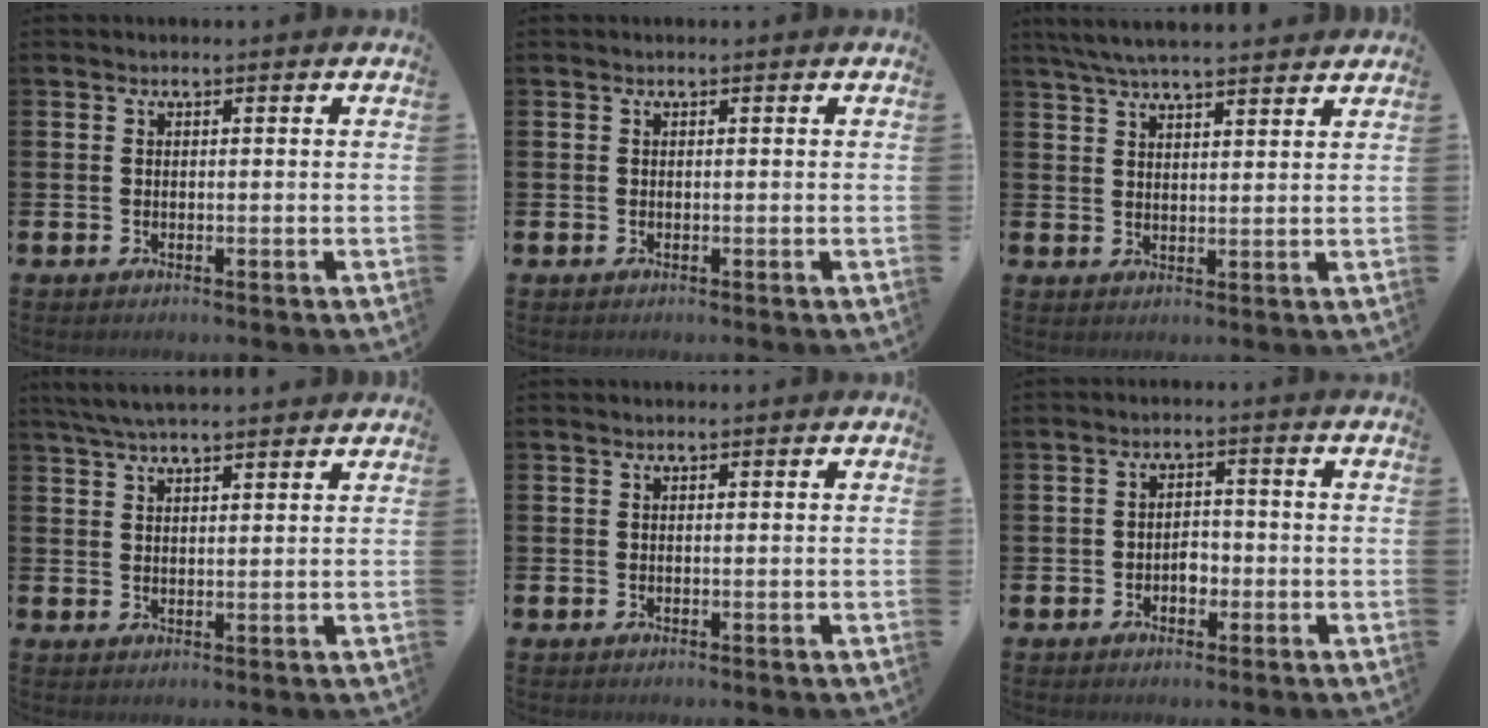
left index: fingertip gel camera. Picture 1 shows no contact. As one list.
[{"total": 0.0}, {"total": 5.8, "force": [5.5, 0.5, 1.8], "torque": [-0.057, -0.015, 0.102]}, {"total": 4.9, "force": [4.6, 0.5, 1.7], "torque": [-0.044, -0.010, 0.084]}, {"total": 0.0}, {"total": 2.3, "force": [-0.9, 1.6, 1.4], "torque": [-0.018, 0.003, -0.022]}]